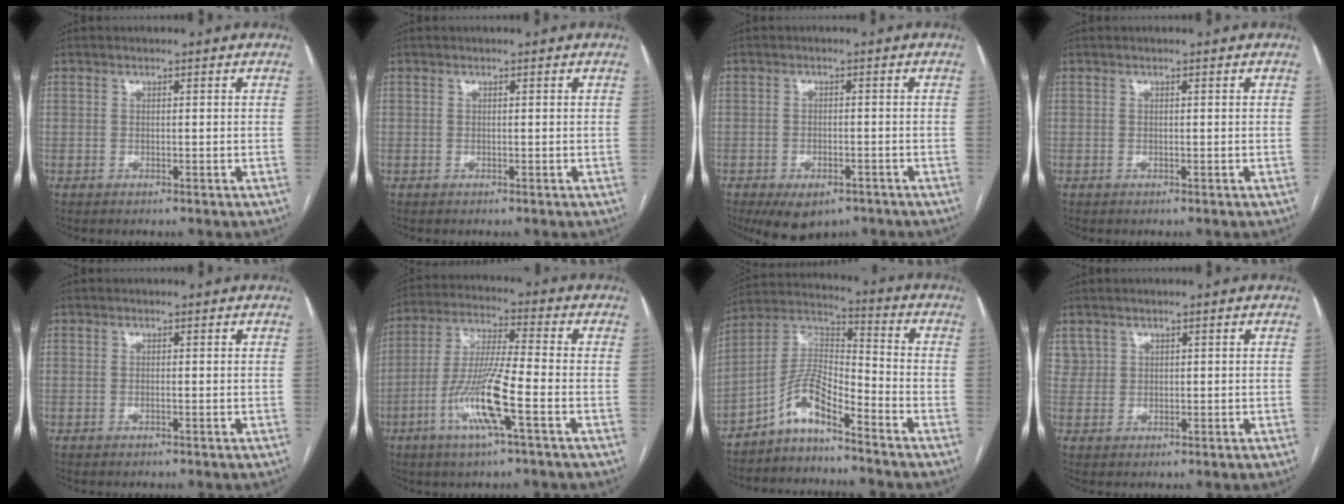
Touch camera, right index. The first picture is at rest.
{"total": 0.0}
{"total": 7.0, "force": [-4.8, 3.5, 3.7], "torque": [-0.055, -0.003, -0.067]}
{"total": 0.0}
{"total": 0.0}
{"total": 11.9, "force": [-4.5, 0.3, 11.0], "torque": [-0.222, -0.007, -0.090]}
{"total": 8.6, "force": [-6.2, 1.8, 5.6], "torque": [-0.120, 0.024, -0.123]}
{"total": 2.1, "force": [1.2, 1.7, -0.1], "torque": [0.015, 0.006, 0.016]}